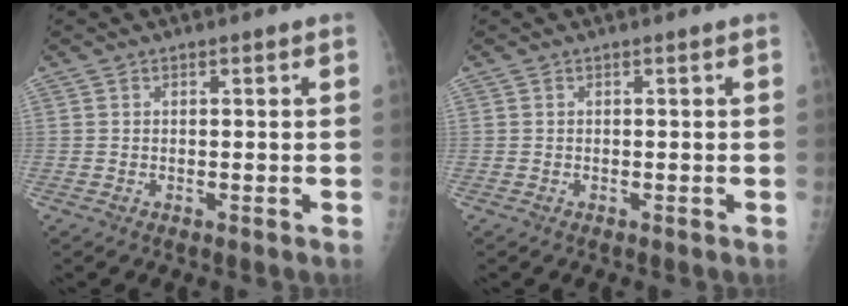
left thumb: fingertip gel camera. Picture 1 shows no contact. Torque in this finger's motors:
{"motor_torque": [0.00, 0.00, 0.01, -0.01, 0.00]}